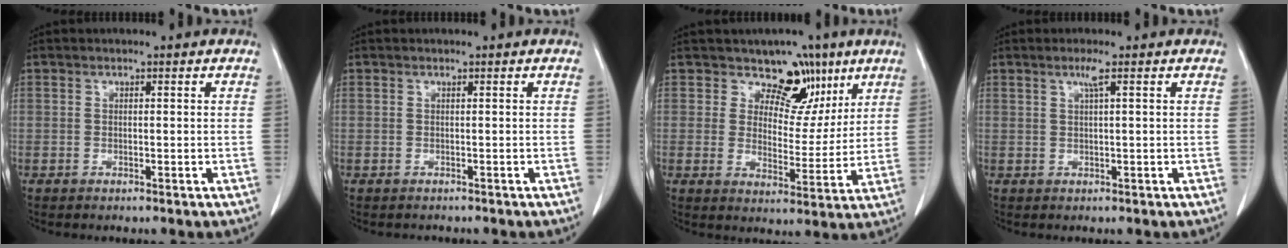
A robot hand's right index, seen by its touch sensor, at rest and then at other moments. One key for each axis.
{"total": 0.0}
{"total": 7.7, "fx": 5.3, "fy": 5.0, "fz": 2.6, "tx": -0.014, "ty": -0.003, "tz": 0.078}
{"total": 1.7, "fx": 0.9, "fy": -0.4, "fz": 1.5, "tx": -0.031, "ty": 0.003, "tz": 0.019}